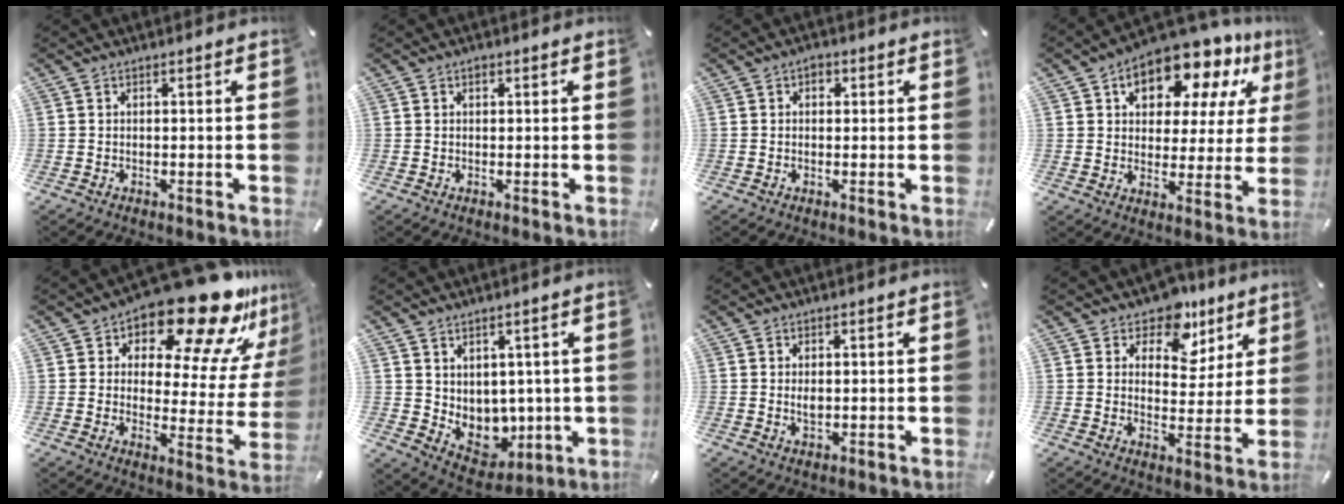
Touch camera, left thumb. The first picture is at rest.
{"total": 0.8, "force": [0.3, 0.6, 0.4], "torque": [-0.008, 0.003, 0.005]}
{"total": 1.5, "force": [0.3, 1.3, 0.7], "torque": [-0.007, 0.006, 0.002]}
{"total": 14.2, "force": [9.3, 8.0, 7.3], "torque": [-0.112, -0.061, 0.160]}
{"total": 20.9, "force": [15.8, 7.2, 11.7], "torque": [-0.156, -0.133, 0.258]}
{"total": 7.7, "force": [2.9, 7.0, 1.7], "torque": [-0.027, -0.044, 0.068]}
{"total": 2.2, "force": [0.3, 1.4, 1.7], "torque": [-0.028, 0.000, 0.002]}
{"total": 10.0, "force": [7.0, 6.2, 3.4], "torque": [-0.041, -0.058, 0.120]}